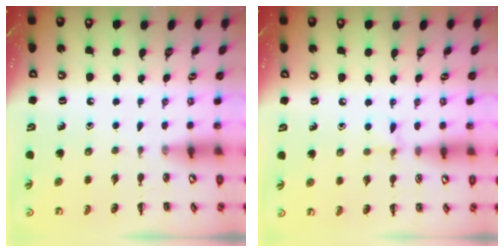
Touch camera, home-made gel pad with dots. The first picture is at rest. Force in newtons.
{"total": 5.4, "press": 5.1, "slide": 1.9}